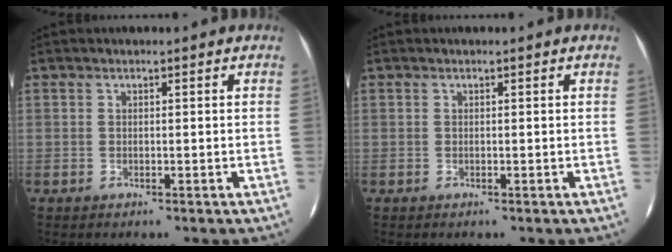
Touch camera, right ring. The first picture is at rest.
{"total": 0.0}